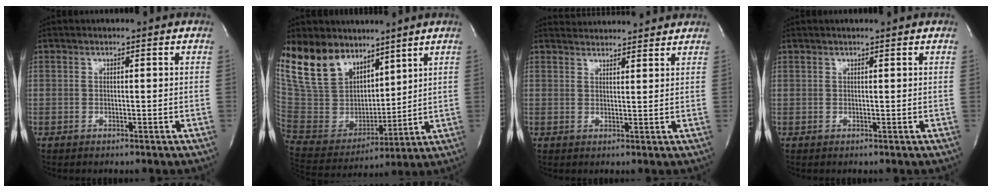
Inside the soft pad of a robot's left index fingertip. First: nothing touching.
{"total": 16.0, "force": [12.0, 8.8, 6.0], "torque": [-0.143, 0.020, 0.237]}
{"total": 7.9, "force": [7.8, 1.1, 1.0], "torque": [-0.016, 0.024, 0.098]}
{"total": 0.9, "force": [0.8, -0.1, 0.4], "torque": [-0.005, 0.000, 0.015]}